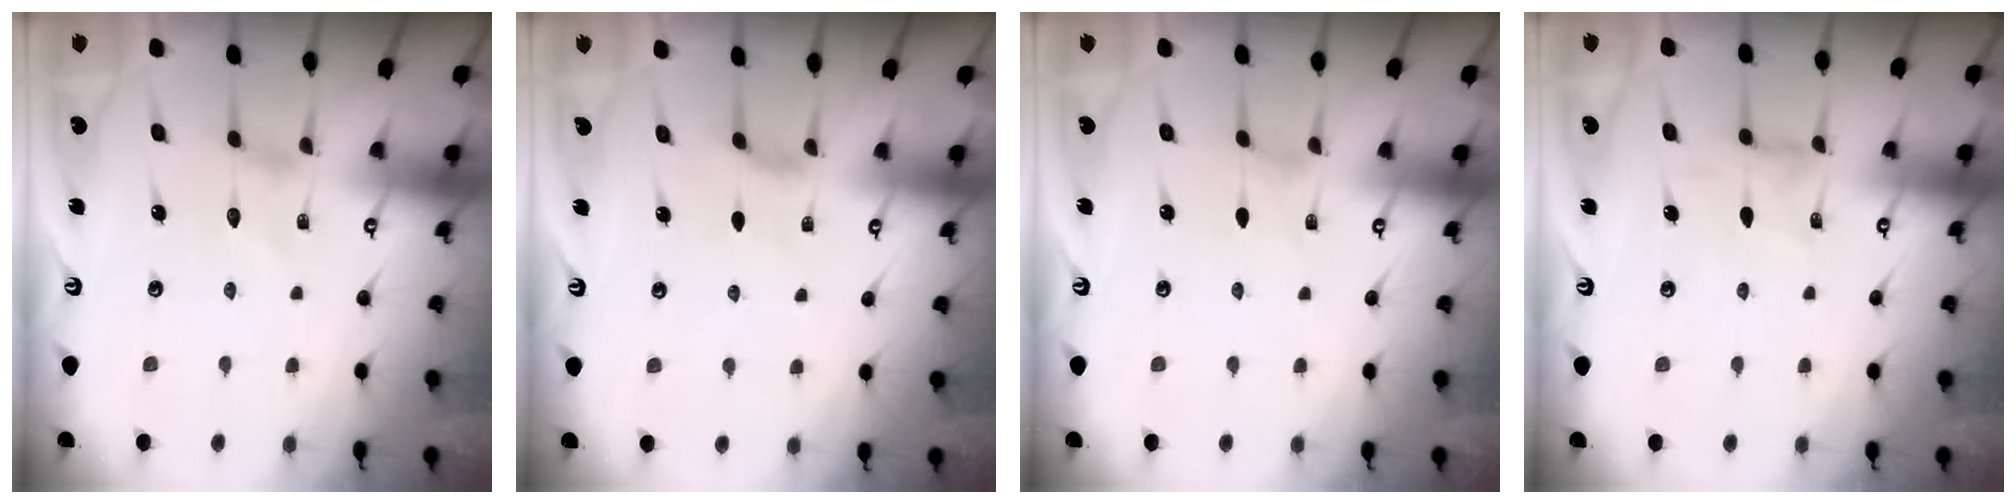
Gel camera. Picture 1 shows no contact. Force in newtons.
{"total": 1.9, "press": 1.8, "slide": 0.5}
{"total": 0.0}
{"total": 1.2, "press": 1.1, "slide": 0.3}